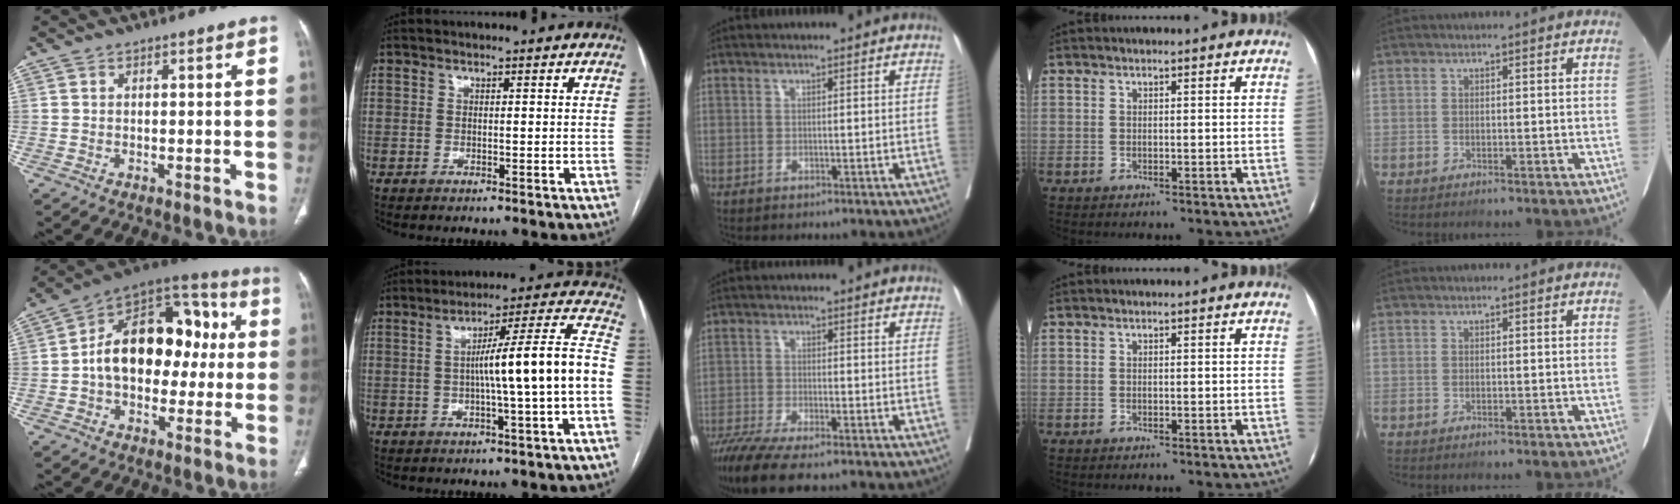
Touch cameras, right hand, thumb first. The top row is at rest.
{"thumb": {"total": 21.2, "force": [0.9, 13.9, 16.0], "torque": [-0.209, 0.047, 0.009]}, "index": {"total": 13.6, "force": [-2.1, -1.0, 13.4], "torque": [-0.188, 0.030, -0.033]}, "middle": {"total": 9.5, "force": [-7.6, 1.3, 5.7], "torque": [-0.088, -0.022, -0.128]}}